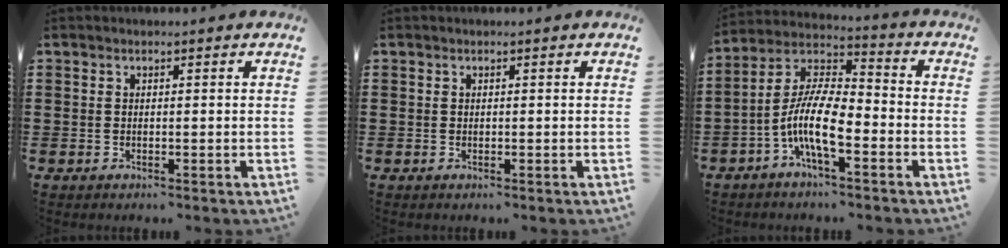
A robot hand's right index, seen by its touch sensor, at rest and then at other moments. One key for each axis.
{"total": 0.0}
{"total": 10.3, "fx": -4.3, "fy": 3.4, "fz": 8.8, "tx": -0.202, "ty": -0.008, "tz": -0.086}